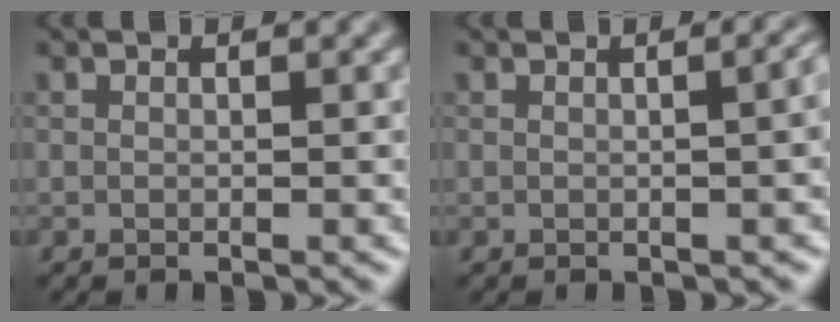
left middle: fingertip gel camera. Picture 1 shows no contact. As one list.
[{"total": 4.1, "force": [0.1, 1.9, 3.6], "torque": [-0.014, 0.013, 0.002]}]